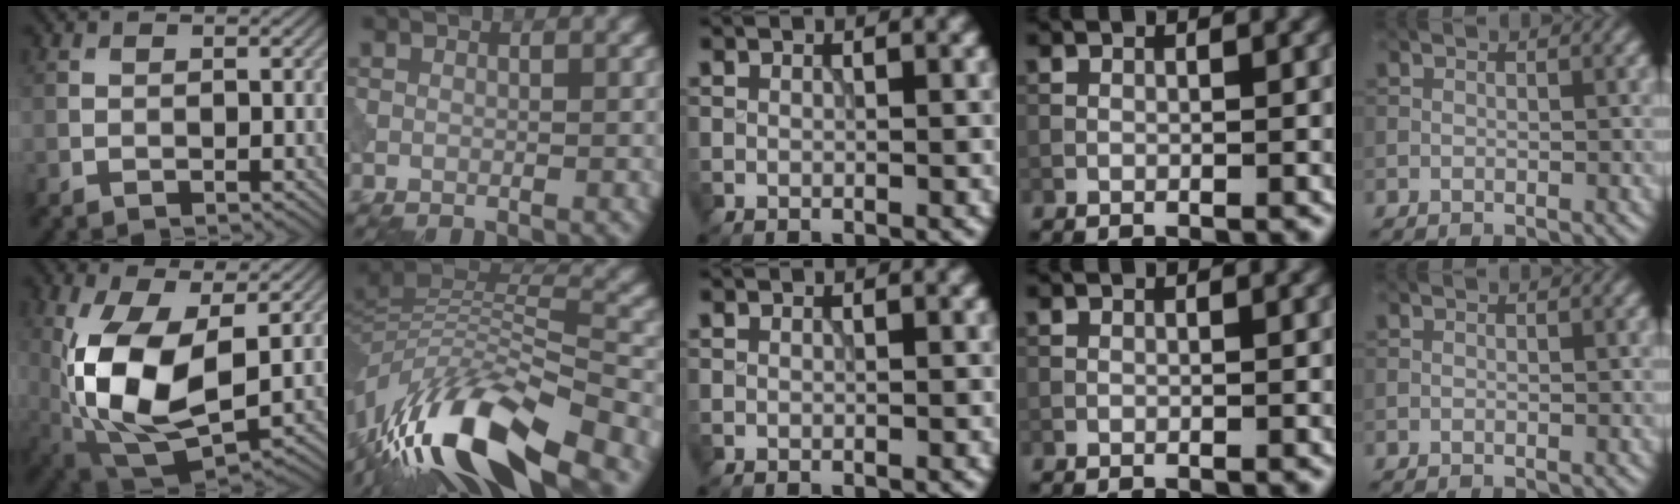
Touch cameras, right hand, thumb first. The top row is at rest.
{"thumb": {"total": 13.4, "force": [0.3, 7.1, 11.4], "torque": [-0.248, -0.006, 0.010]}, "index": {"total": 14.0, "force": [-8.6, 4.6, 10.1], "torque": [-0.206, 0.017, -0.158]}}